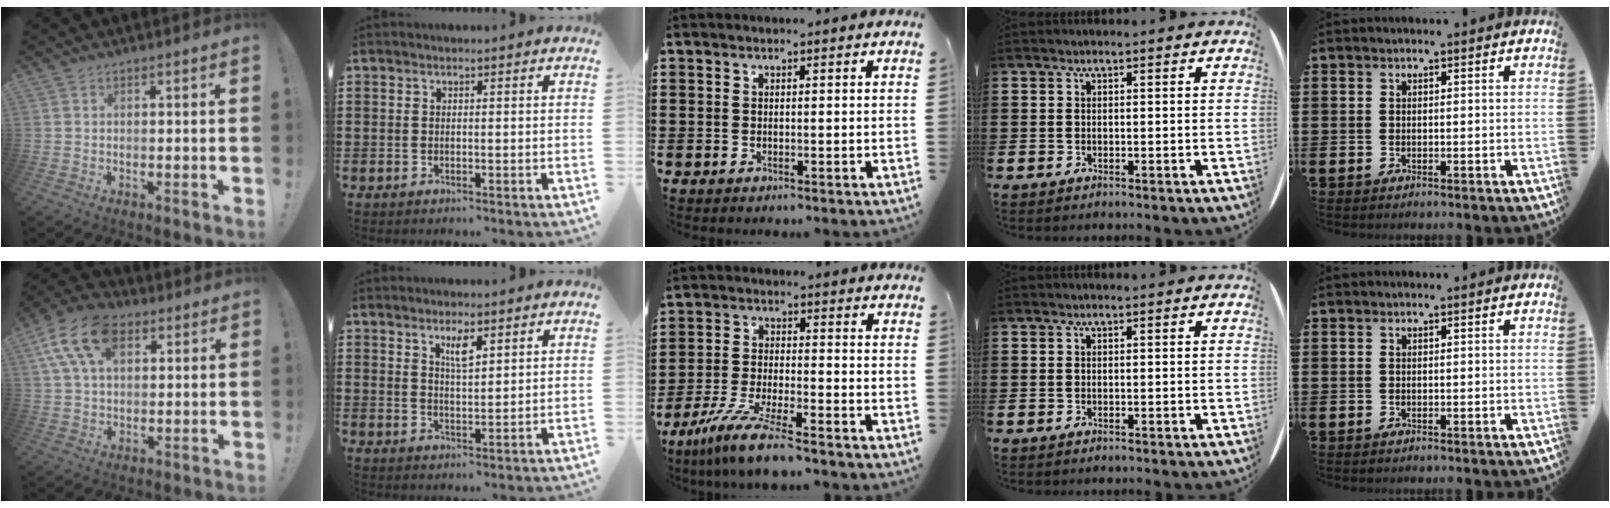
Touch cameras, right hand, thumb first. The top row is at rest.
{"thumb": {"total": 15.1, "force": [6.0, 9.6, 10.0], "torque": [-0.185, -0.011, 0.114]}, "index": {"total": 3.6, "force": [2.2, 1.0, 2.7], "torque": [-0.050, 0.001, 0.035]}, "middle": {"total": 8.1, "force": [-6.8, 0.0, 4.4], "torque": [-0.098, -0.013, -0.134]}}